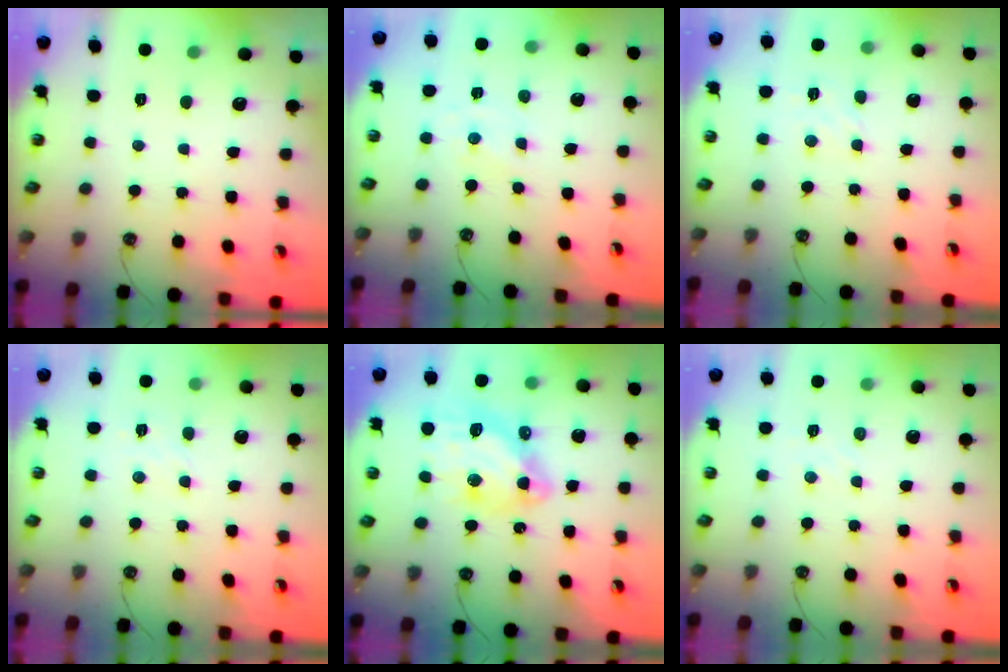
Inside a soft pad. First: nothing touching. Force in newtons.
{"total": 0.0}
{"total": 2.1, "press": 2.1, "slide": 0.5}
{"total": 2.6, "press": 2.6, "slide": 0.4}
{"total": 14.6, "press": 14.5, "slide": 1.5}
{"total": 2.5, "press": 2.5, "slide": 0.4}